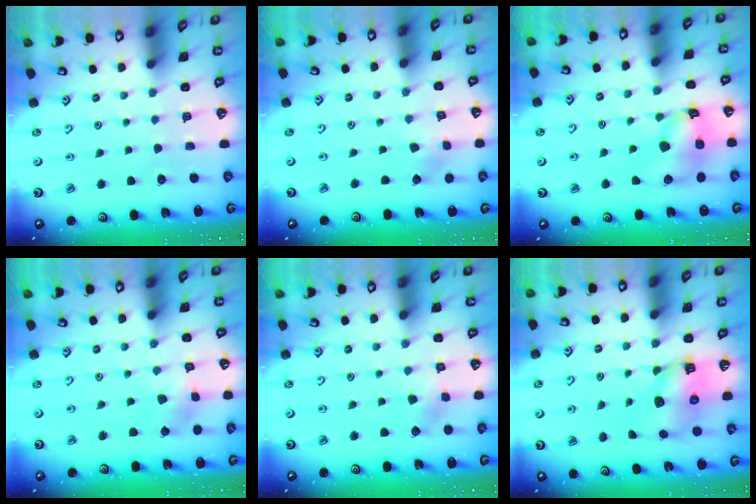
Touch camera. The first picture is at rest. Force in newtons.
{"total": 1.3, "press": 1.3, "slide": 0.1}
{"total": 13.0, "press": 12.9, "slide": 1.5}
{"total": 2.8, "press": 2.7, "slide": 0.4}
{"total": 4.0, "press": 4.0, "slide": 0.4}
{"total": 6.8, "press": 6.8, "slide": 0.6}